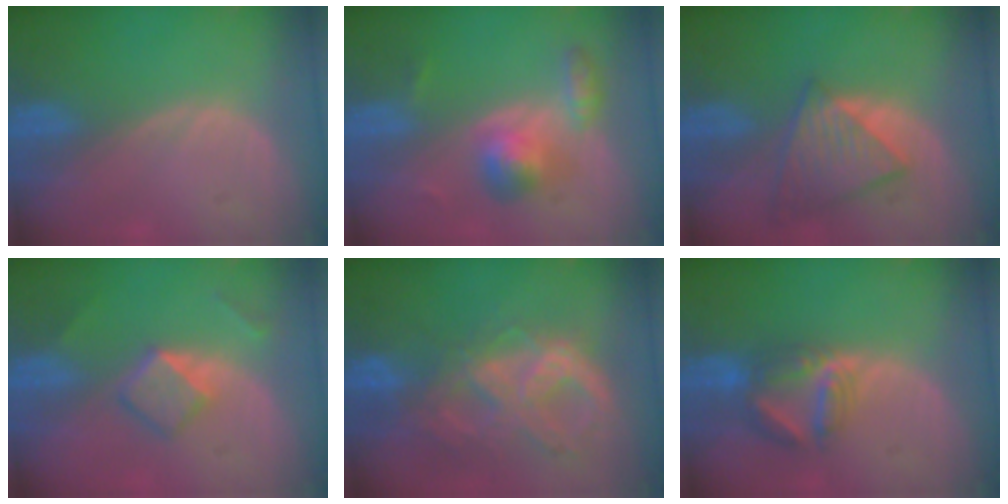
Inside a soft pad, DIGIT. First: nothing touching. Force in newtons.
{"total": 5.5, "press": 5.3, "slide": 1.5}
{"total": 8.1, "press": 7.2, "slide": 3.6}
{"total": 5.2, "press": 4.5, "slide": 2.6}
{"total": 10.5, "press": 8.8, "slide": 5.7}
{"total": 6.4, "press": 6.3, "slide": 0.9}